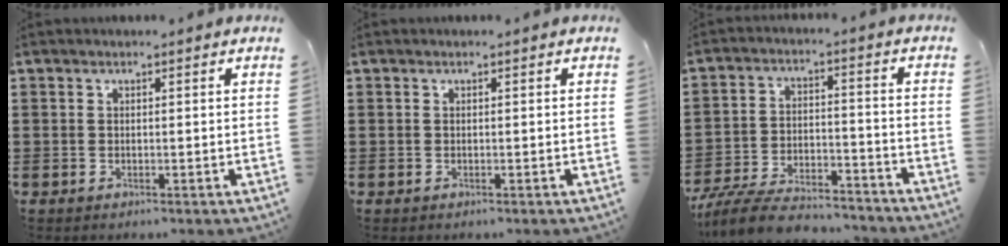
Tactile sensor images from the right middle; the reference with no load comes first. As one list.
[{"total": 0.0}, {"total": 8.4, "force": [-7.8, 1.3, 2.8], "torque": [-0.059, 0.013, -0.151]}]